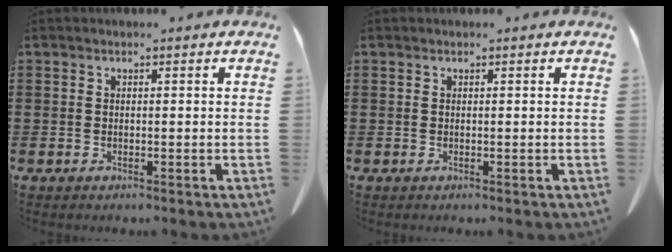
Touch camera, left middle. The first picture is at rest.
{"total": 0.0}